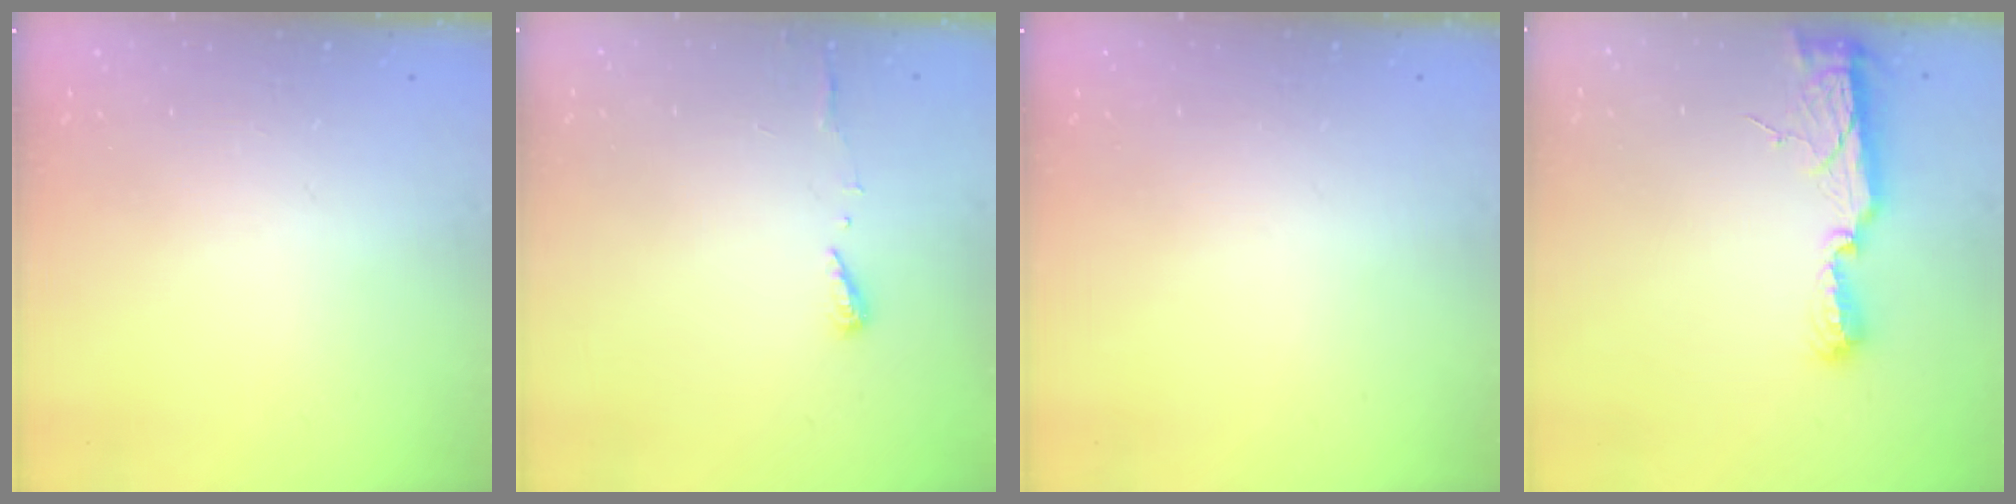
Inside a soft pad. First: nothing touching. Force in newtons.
{"total": 6.3, "press": 6.3, "slide": 0.5}
{"total": 0.0}
{"total": 8.1, "press": 8.1, "slide": 0.7}